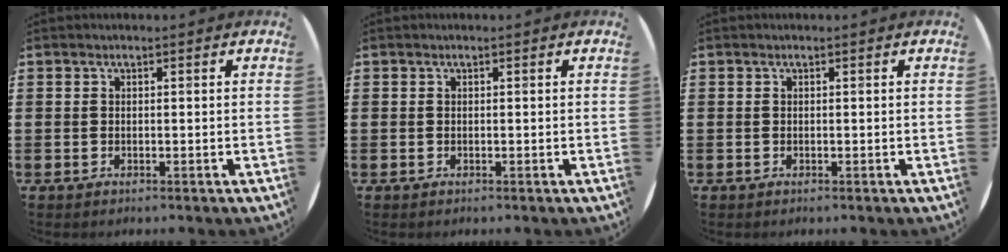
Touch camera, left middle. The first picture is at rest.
{"total": 0.0}
{"total": 0.0}